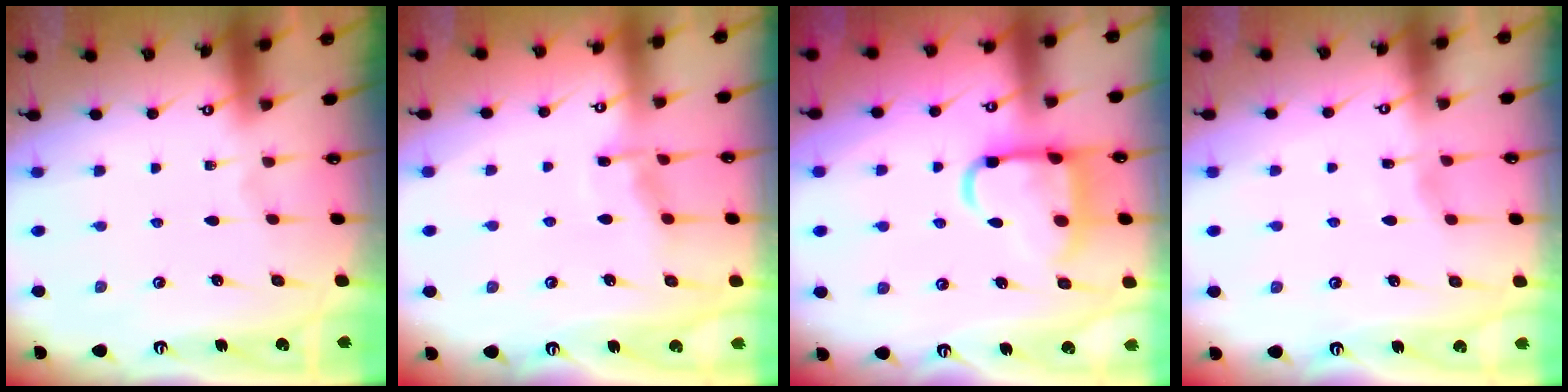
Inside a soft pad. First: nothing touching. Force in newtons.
{"total": 7.0, "press": 6.9, "slide": 0.7}
{"total": 12.4, "press": 12.4, "slide": 1.1}
{"total": 2.2, "press": 2.2, "slide": 0.2}